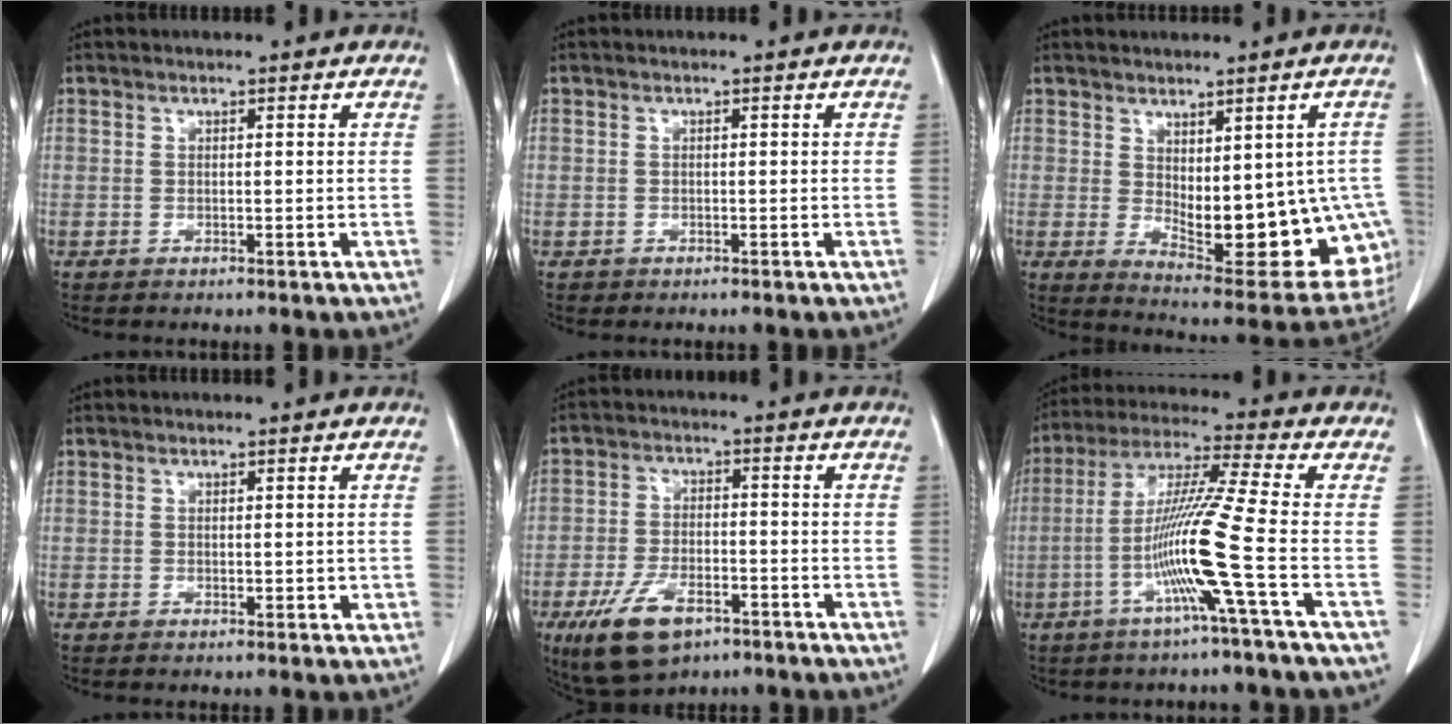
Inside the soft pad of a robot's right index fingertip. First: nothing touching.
{"total": 0.8, "force": [-0.4, 0.6, -0.1], "torque": [-0.006, 0.004, -0.008]}
{"total": 17.3, "force": [-2.0, 7.6, 15.4], "torque": [-0.146, 0.000, -0.002]}
{"total": 1.2, "force": [0.1, 0.7, 1.0], "torque": [-0.013, -0.004, 0.005]}
{"total": 9.6, "force": [-5.5, 4.7, 6.3], "torque": [-0.126, -0.008, -0.092]}
{"total": 12.3, "force": [-3.8, -2.4, 11.4], "torque": [-0.226, -0.005, -0.079]}